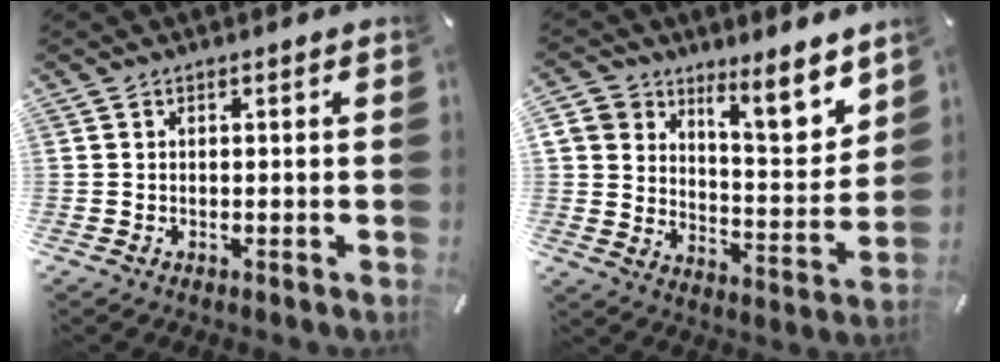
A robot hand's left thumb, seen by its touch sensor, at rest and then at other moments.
{"total": 11.3, "force": [8.7, 5.0, 5.2], "torque": [-0.070, -0.074, 0.156]}